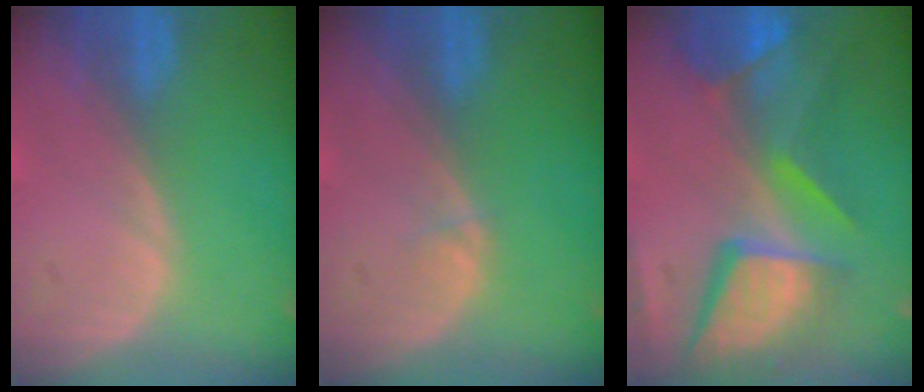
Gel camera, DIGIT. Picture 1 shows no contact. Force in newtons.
{"total": 0.5, "press": 0.5, "slide": 0.1}
{"total": 12.4, "press": 10.2, "slide": 7.1}